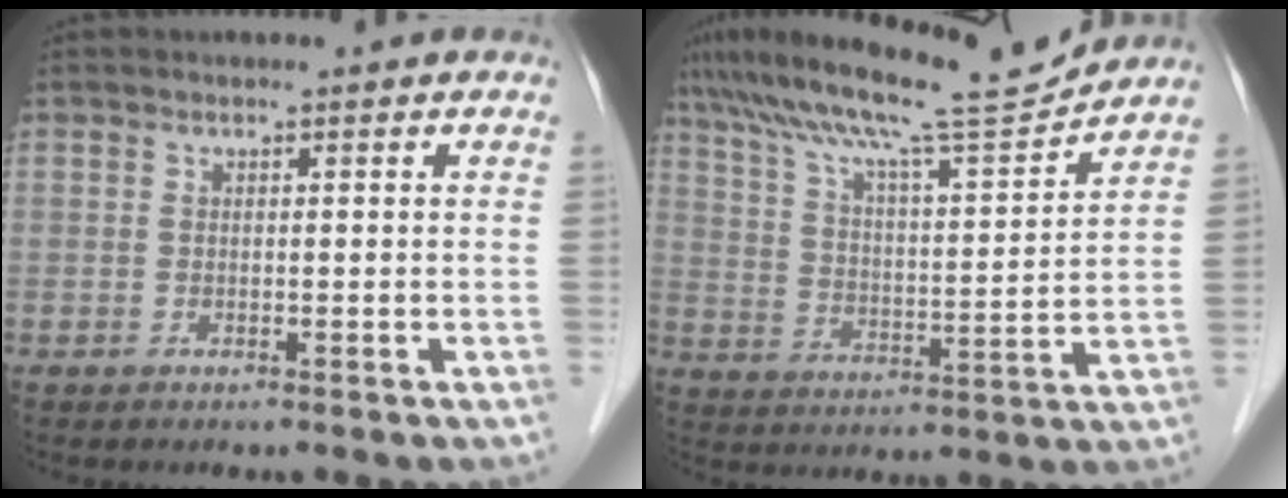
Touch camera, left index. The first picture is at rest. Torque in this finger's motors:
{"motor_torque": [0.04, -0.29, 0.28, 0.17]}